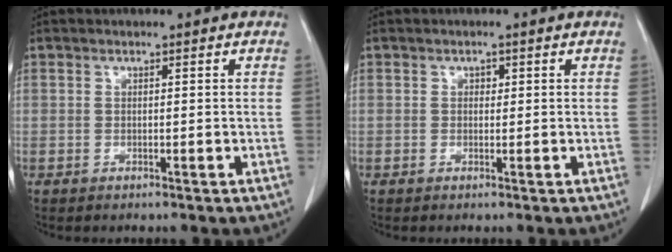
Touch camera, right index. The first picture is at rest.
{"total": 0.7, "force": [0.2, 0.6, 0.4], "torque": [-0.003, 0.002, 0.001]}